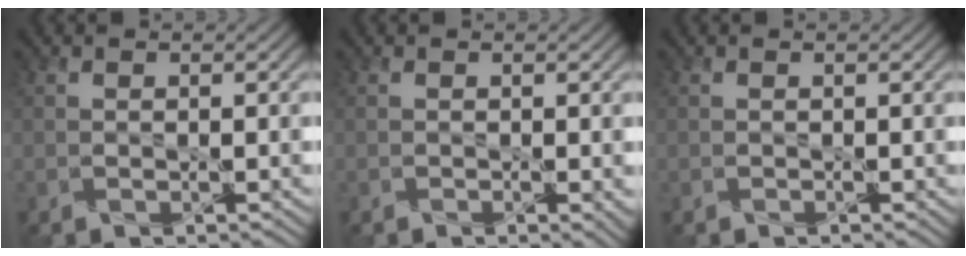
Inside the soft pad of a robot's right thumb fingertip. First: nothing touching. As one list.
[{"total": 0.7, "force": [0.2, 0.4, 0.6], "torque": [-0.005, 0.000, 0.003]}, {"total": 0.0}]